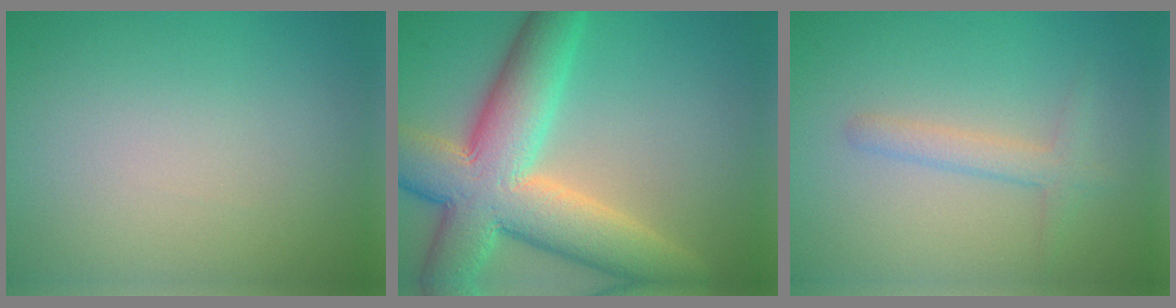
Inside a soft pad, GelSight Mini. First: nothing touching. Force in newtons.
{"total": 11.4, "press": 11.4, "slide": 0.7}
{"total": 2.0, "press": 2.0, "slide": 0.1}